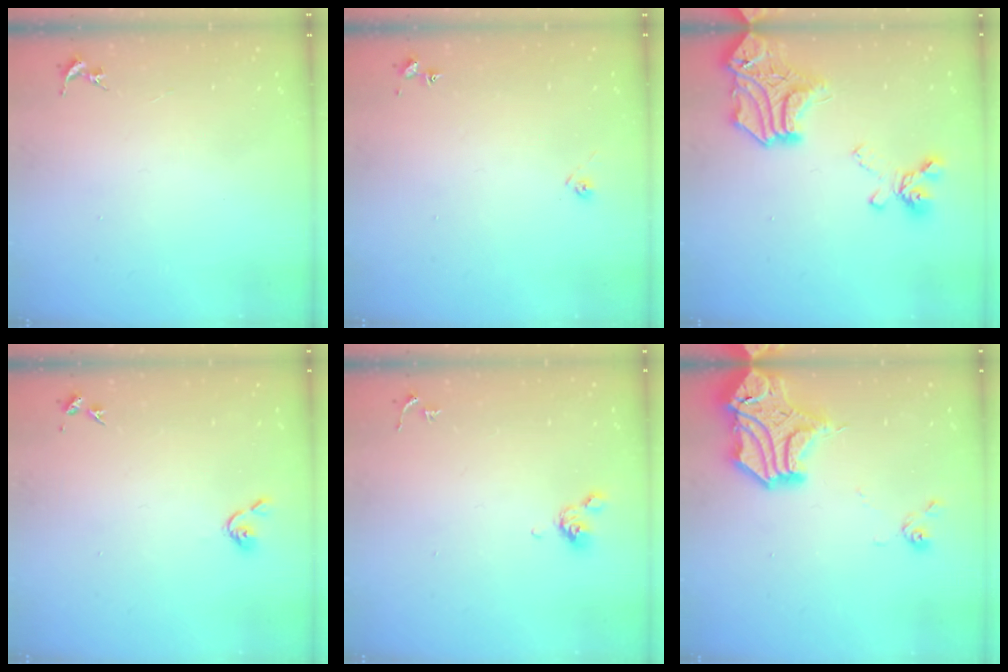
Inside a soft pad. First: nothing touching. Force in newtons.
{"total": 4.8, "press": 4.7, "slide": 0.6}
{"total": 19.7, "press": 19.7, "slide": 1.0}
{"total": 4.0, "press": 4.0, "slide": 0.7}
{"total": 6.1, "press": 5.9, "slide": 1.3}
{"total": 19.9, "press": 19.7, "slide": 2.8}